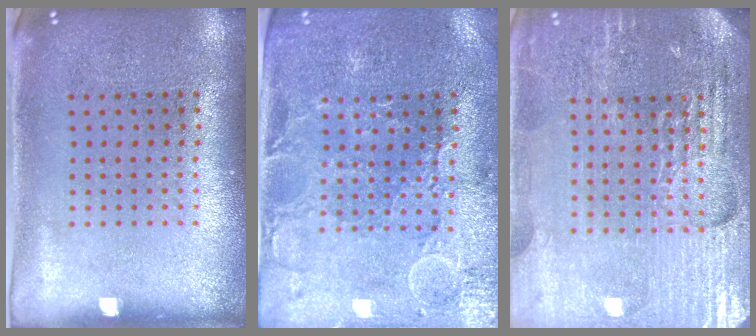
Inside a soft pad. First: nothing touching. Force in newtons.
{"total": 0.8, "press": 0.7, "slide": 0.4}
{"total": 4.7, "press": 4.4, "slide": 1.7}